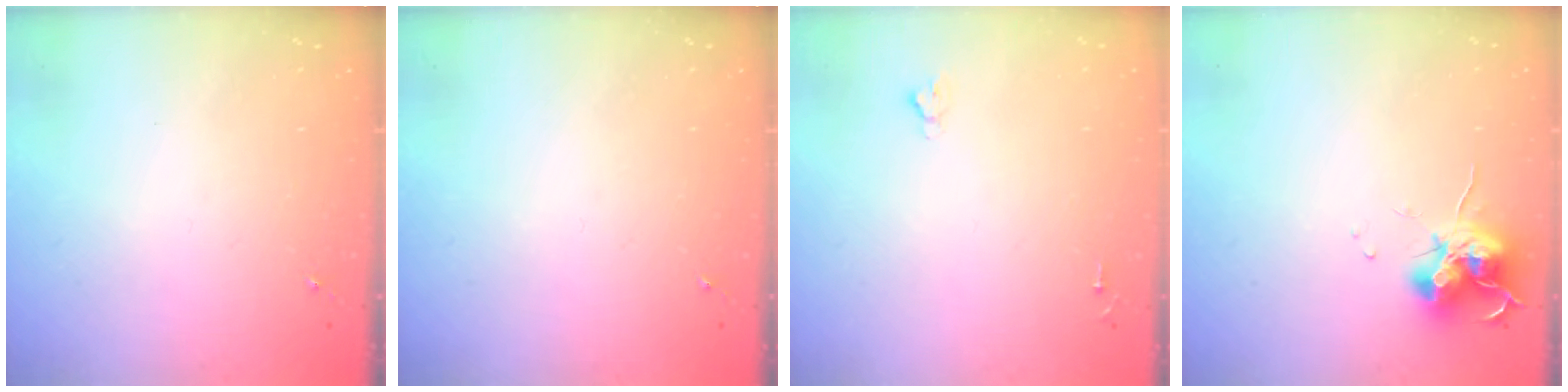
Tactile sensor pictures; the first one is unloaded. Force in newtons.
{"total": 0.0}
{"total": 1.9, "press": 1.9, "slide": 0.2}
{"total": 12.7, "press": 12.7, "slide": 1.2}